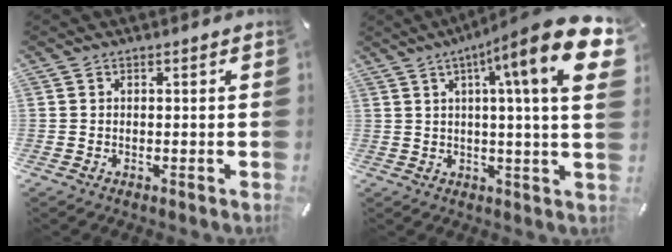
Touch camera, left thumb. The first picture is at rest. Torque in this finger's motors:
{"motor_torque": [3.00, 2.01, 2.38, -0.39, 0.63]}